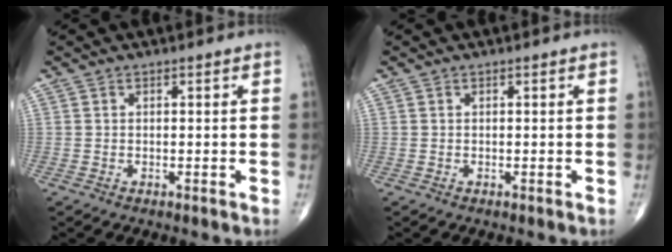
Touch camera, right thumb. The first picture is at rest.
{"total": 0.0}